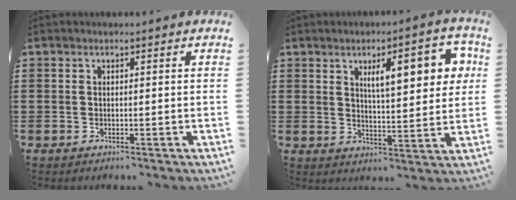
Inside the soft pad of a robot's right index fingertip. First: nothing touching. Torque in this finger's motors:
{"motor_torque": [0.63, -0.12, 0.76, 0.16]}